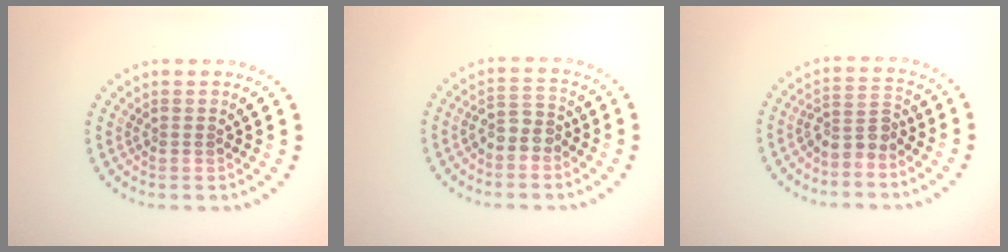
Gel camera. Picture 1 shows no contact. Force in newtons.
{"total": 2.1, "press": 1.8, "slide": 1.1}
{"total": 2.6, "press": 2.0, "slide": 1.7}